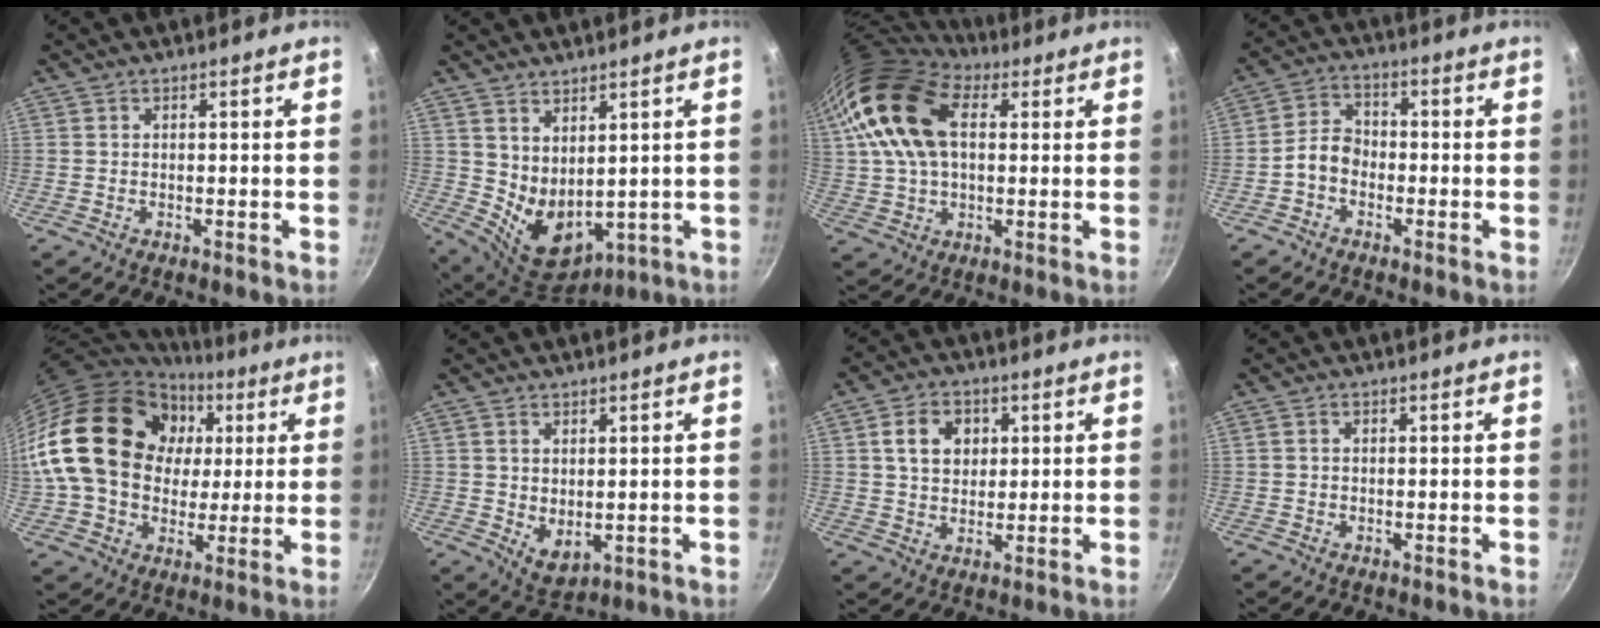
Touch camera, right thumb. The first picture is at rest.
{"total": 9.7, "force": [2.9, 5.9, 7.2], "torque": [-0.098, -0.043, 0.077]}
{"total": 19.0, "force": [5.8, 11.8, 13.6], "torque": [-0.258, 0.006, 0.098]}
{"total": 5.2, "force": [-2.0, 3.8, 2.8], "torque": [-0.035, 0.030, -0.047]}
{"total": 25.9, "force": [5.0, 19.8, 15.9], "torque": [-0.272, 0.026, 0.090]}
{"total": 4.9, "force": [1.0, 3.0, 3.7], "torque": [-0.055, -0.021, 0.026]}
{"total": 7.7, "force": [2.2, 5.9, 4.4], "torque": [-0.055, 0.002, 0.034]}
{"total": 0.6, "force": [0.2, 0.5, 0.4], "torque": [-0.005, 0.003, 0.003]}